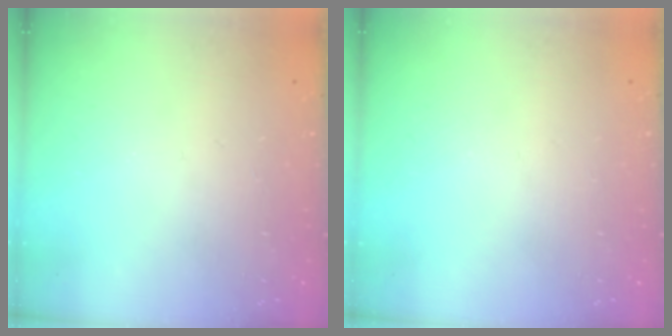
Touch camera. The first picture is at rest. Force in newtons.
{"total": 0.0}